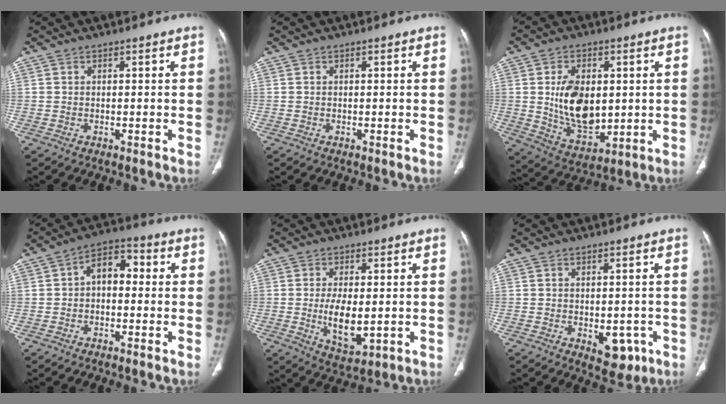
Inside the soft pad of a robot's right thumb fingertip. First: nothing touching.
{"total": 0.0}
{"total": 13.4, "force": [1.2, 8.4, 10.4], "torque": [-0.151, -0.017, 0.037]}
{"total": 7.1, "force": [0.1, 4.6, 5.3], "torque": [-0.061, 0.028, -0.011]}
{"total": 8.0, "force": [-0.8, 3.7, 7.0], "torque": [-0.120, -0.017, -0.003]}
{"total": 5.7, "force": [-1.9, 3.4, 4.2], "torque": [-0.030, 0.002, -0.012]}